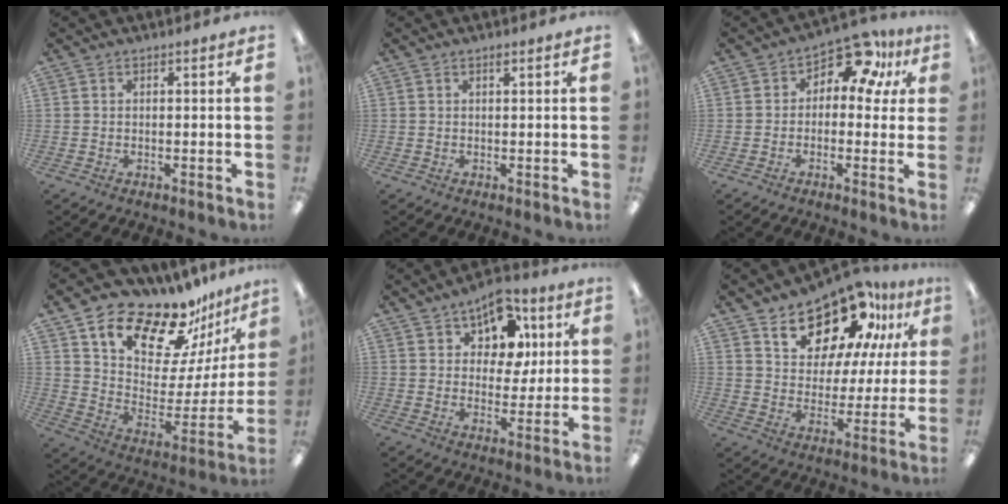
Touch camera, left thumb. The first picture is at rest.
{"total": 0.9, "force": [0.7, 0.2, 0.5], "torque": [-0.005, -0.002, 0.010]}
{"total": 9.8, "force": [5.0, 5.5, 6.5], "torque": [-0.089, -0.024, 0.085]}
{"total": 18.3, "force": [15.5, 7.0, 6.6], "torque": [-0.121, -0.123, 0.269]}
{"total": 11.7, "force": [6.5, 7.6, 6.0], "torque": [-0.090, -0.024, 0.116]}
{"total": 17.6, "force": [13.9, 8.3, 6.9], "torque": [-0.124, -0.096, 0.248]}